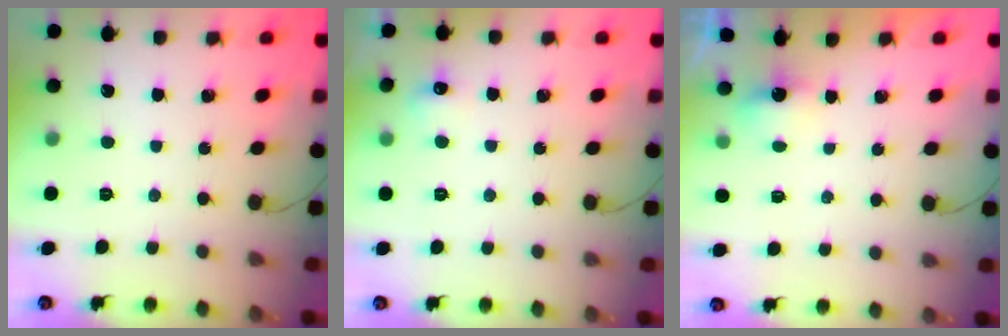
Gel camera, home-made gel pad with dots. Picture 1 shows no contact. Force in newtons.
{"total": 5.0, "press": 4.8, "slide": 1.4}
{"total": 2.7, "press": 2.7, "slide": 0.7}